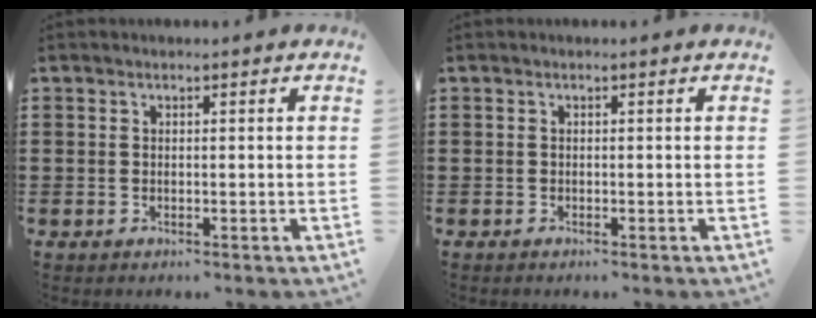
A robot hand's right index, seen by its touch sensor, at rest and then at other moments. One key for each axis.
{"total": 0.0}